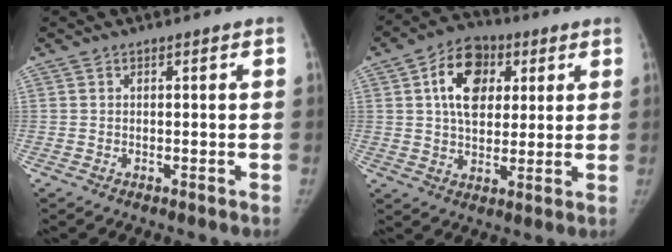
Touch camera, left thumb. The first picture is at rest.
{"total": 12.3, "force": [3.6, 8.5, 8.0], "torque": [-0.105, -0.001, 0.054]}